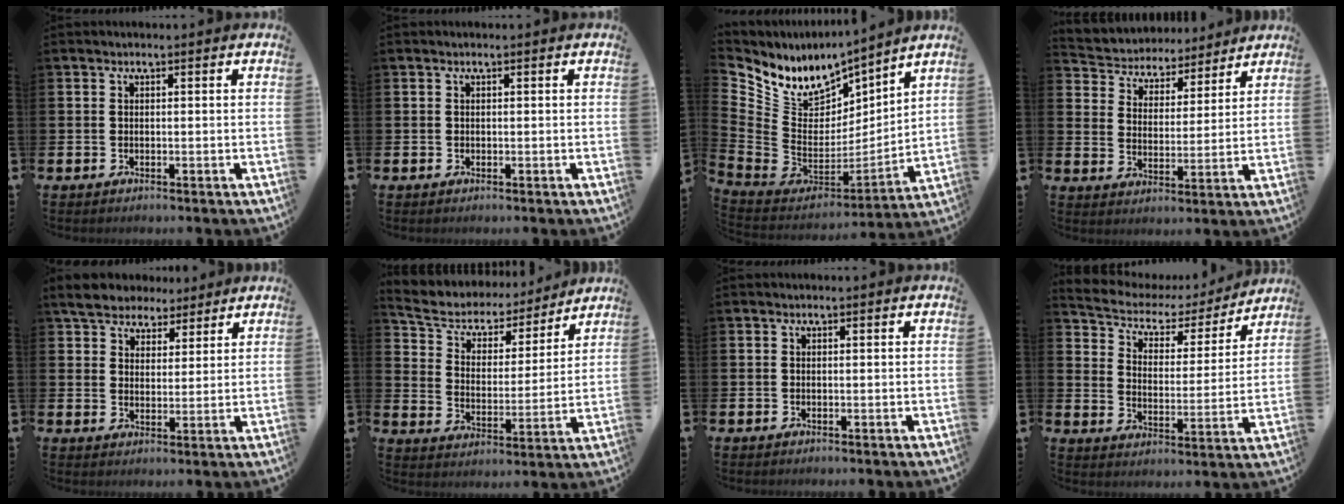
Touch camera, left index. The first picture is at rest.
{"total": 0.0}
{"total": 8.5, "force": [7.1, 4.1, 2.1], "torque": [-0.094, -0.059, 0.133]}
{"total": 5.0, "force": [4.6, 1.9, -0.3], "torque": [-0.032, -0.038, 0.077]}
{"total": 5.1, "force": [4.8, 1.9, 0.3], "torque": [-0.028, -0.017, 0.087]}
{"total": 6.1, "force": [5.4, 2.6, 1.1], "torque": [-0.061, -0.037, 0.089]}
{"total": 0.0}
{"total": 4.8, "force": [3.9, 2.5, 1.1], "torque": [-0.052, -0.030, 0.060]}